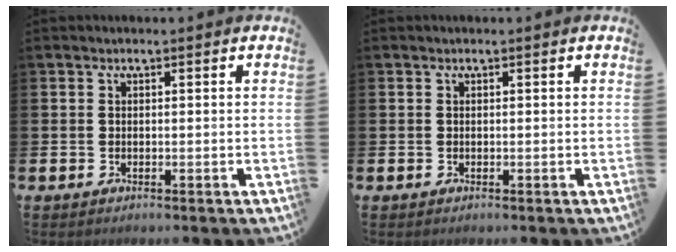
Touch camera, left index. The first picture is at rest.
{"total": 0.0}